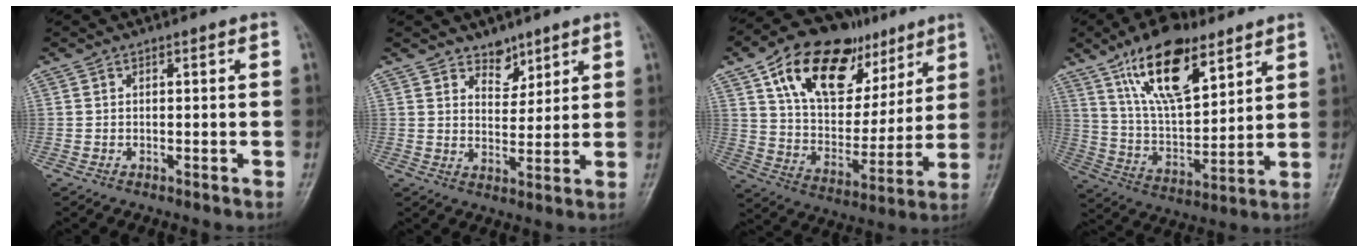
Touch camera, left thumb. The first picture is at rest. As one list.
[{"total": 5.0, "force": [3.7, 2.9, 1.7], "torque": [0.003, -0.028, 0.062]}, {"total": 23.7, "force": [12.2, 14.0, 14.7], "torque": [-0.199, -0.023, 0.206]}, {"total": 17.9, "force": [10.3, 7.7, 12.4], "torque": [-0.183, -0.045, 0.192]}]